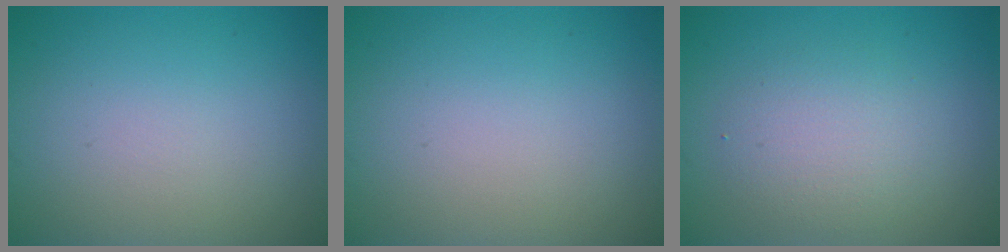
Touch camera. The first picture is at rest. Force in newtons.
{"total": 0.0}
{"total": 2.8, "press": 2.8, "slide": 0.2}